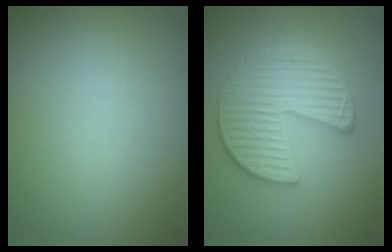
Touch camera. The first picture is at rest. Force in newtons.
{"total": 6.0, "press": 5.9, "slide": 0.9}